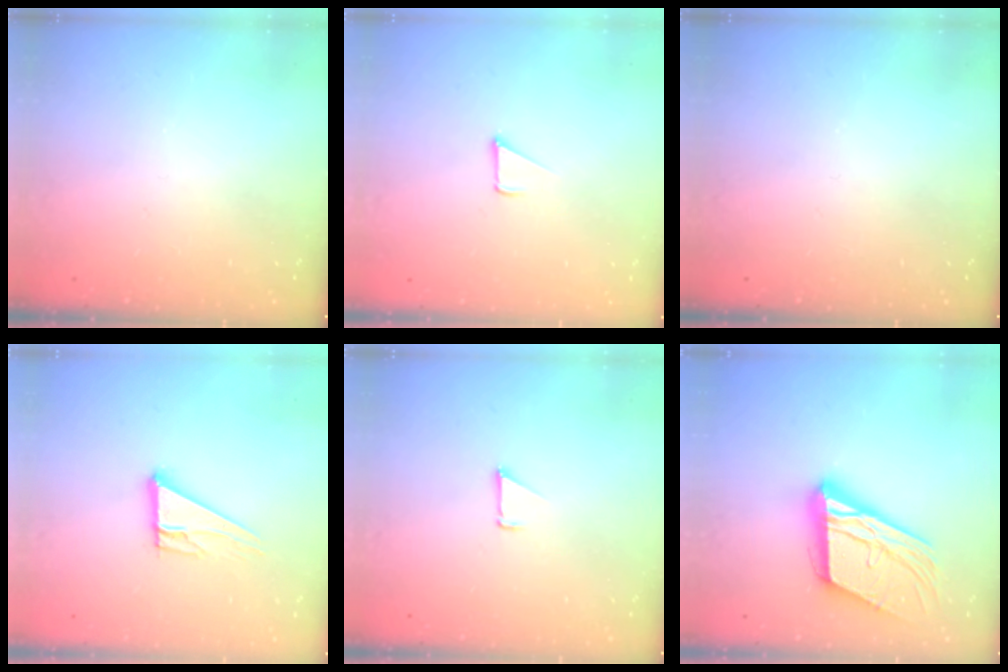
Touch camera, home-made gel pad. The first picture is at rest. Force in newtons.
{"total": 2.3, "press": 2.3, "slide": 0.2}
{"total": 0.0}
{"total": 10.0, "press": 10.0, "slide": 0.5}
{"total": 0.9, "press": 0.9, "slide": 0.1}
{"total": 21.2, "press": 21.0, "slide": 2.9}